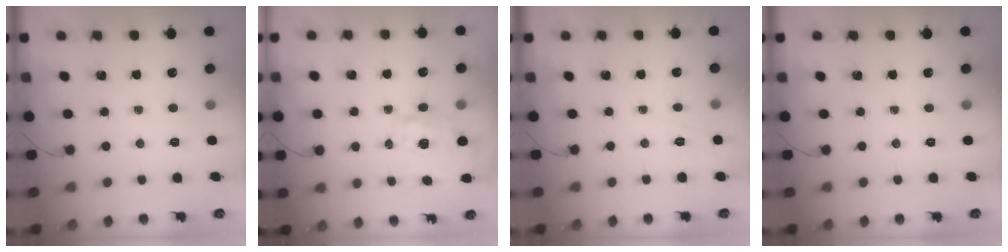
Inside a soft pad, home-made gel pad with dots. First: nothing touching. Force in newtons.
{"total": 1.9, "press": 1.8, "slide": 0.5}
{"total": 1.8, "press": 0.4, "slide": 1.7}
{"total": 0.0}